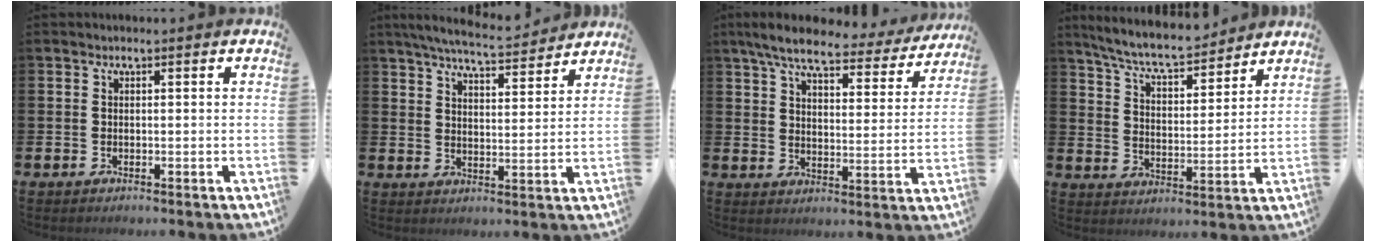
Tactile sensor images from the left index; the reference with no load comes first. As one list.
[{"total": 6.5, "force": [6.2, 0.5, 1.8], "torque": [-0.046, -0.037, 0.108]}, {"total": 7.6, "force": [6.7, 1.6, 3.3], "torque": [-0.088, -0.031, 0.114]}, {"total": 7.8, "force": [7.3, 1.1, 2.6], "torque": [-0.078, -0.044, 0.129]}]